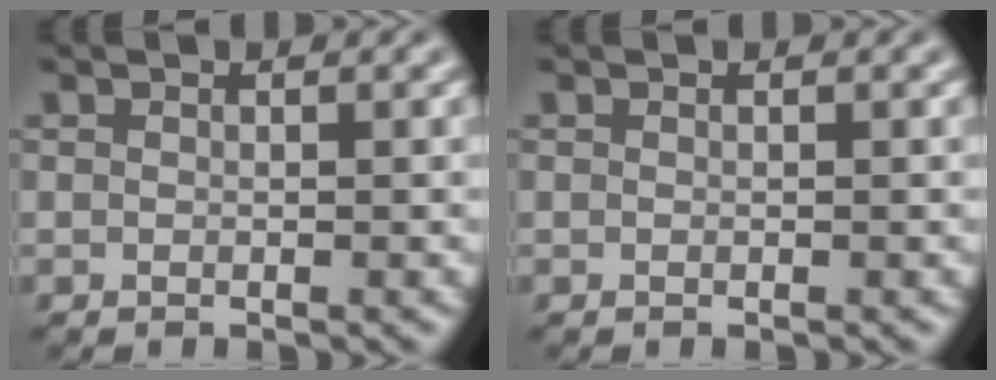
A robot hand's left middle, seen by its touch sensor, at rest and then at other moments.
{"total": 0.0}